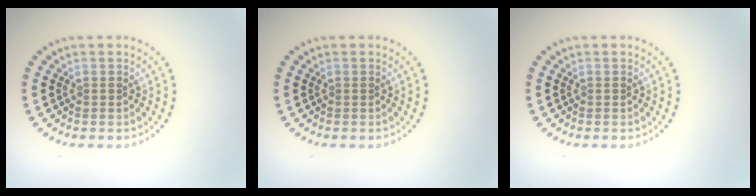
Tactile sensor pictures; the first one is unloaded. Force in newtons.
{"total": 0.0}
{"total": 0.0}